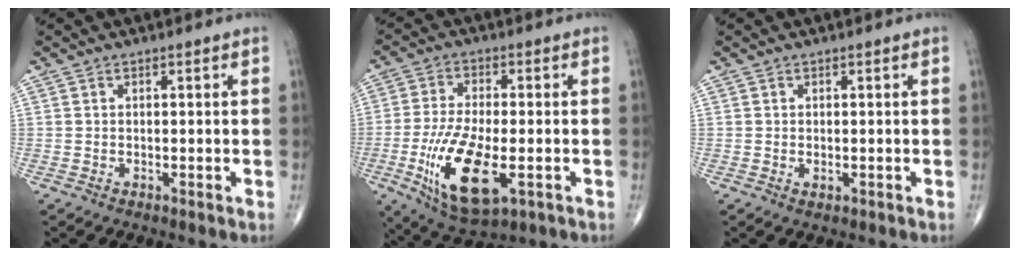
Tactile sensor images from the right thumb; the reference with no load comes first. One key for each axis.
{"total": 15.0, "fx": -4.4, "fy": 5.9, "fz": 13.0, "tx": -0.256, "ty": -0.009, "tz": -0.068}
{"total": 0.8, "fx": -0.2, "fy": 0.4, "fz": 0.6, "tx": -0.006, "ty": 0.000, "tz": 0.000}